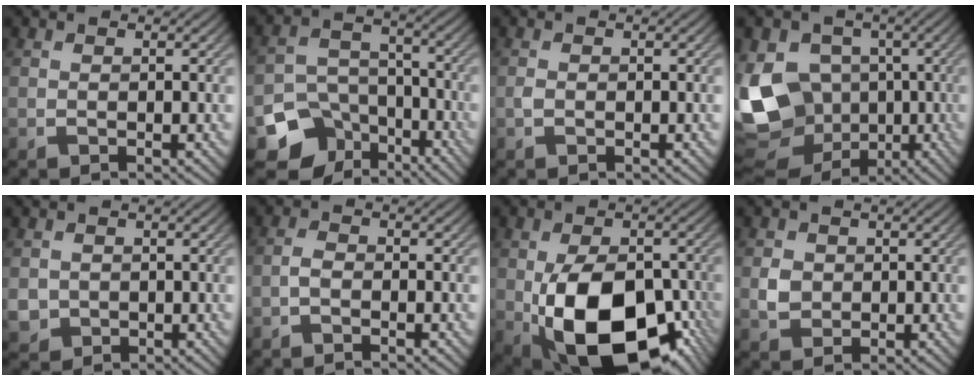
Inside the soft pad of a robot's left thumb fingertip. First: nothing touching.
{"total": 10.1, "force": [-6.2, 7.1, 3.5], "torque": [-0.074, -0.022, -0.109]}
{"total": 0.7, "force": [-0.3, 0.5, 0.4], "torque": [-0.012, -0.001, -0.007]}
{"total": 16.9, "force": [-2.3, 14.1, 9.2], "torque": [-0.237, -0.018, -0.039]}
{"total": 2.6, "force": [-0.1, 2.6, 0.5], "torque": [-0.025, -0.012, -0.002]}
{"total": 1.6, "force": [-1.0, 0.7, 1.0], "torque": [-0.021, 0.003, -0.026]}
{"total": 16.5, "force": [-5.2, 9.8, 12.2], "torque": [-0.215, -0.044, -0.071]}
{"total": 2.7, "force": [0.1, 2.5, 1.1], "torque": [-0.025, -0.002, 0.001]}